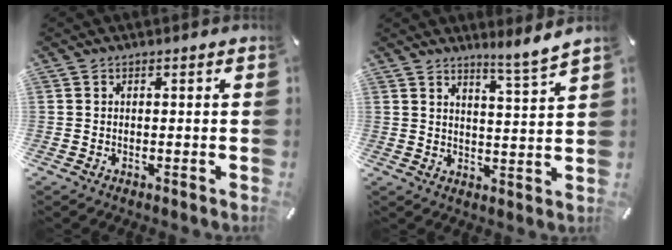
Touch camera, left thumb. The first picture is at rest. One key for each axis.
{"total": 5.7, "fx": 5.3, "fy": -0.6, "fz": 2.2, "tx": -0.040, "ty": -0.043, "tz": 0.089}